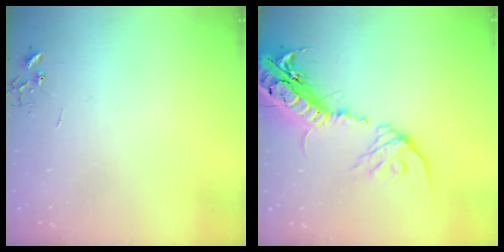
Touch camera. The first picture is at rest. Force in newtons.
{"total": 23.9, "press": 23.3, "slide": 5.5}